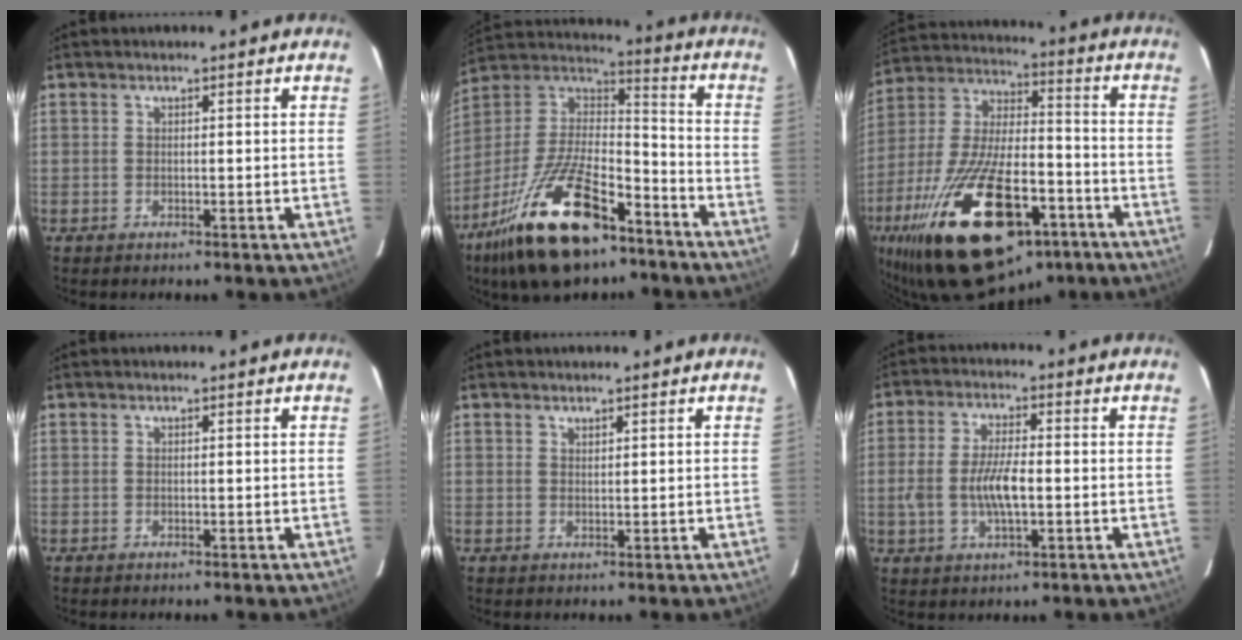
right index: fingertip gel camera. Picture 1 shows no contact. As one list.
[{"total": 24.2, "force": [-14.8, 10.0, 16.4], "torque": [-0.329, -0.015, -0.253]}, {"total": 30.4, "force": [-16.4, 13.2, 21.9], "torque": [-0.428, -0.032, -0.258]}, {"total": 0.0}, {"total": 0.8, "force": [0.8, 0.2, 0.2], "torque": [-0.003, 0.001, 0.014]}, {"total": 8.1, "force": [-1.3, 3.1, 7.4], "torque": [-0.148, 0.000, -0.023]}]